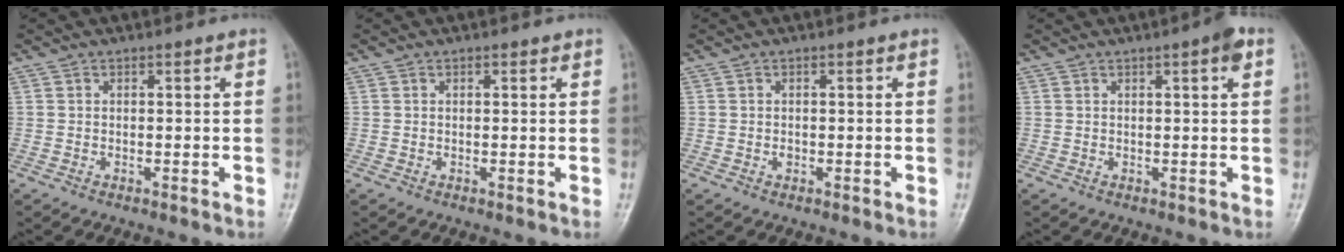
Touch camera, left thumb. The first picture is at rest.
{"total": 0.7, "force": [0.4, 0.3, 0.5], "torque": [-0.007, -0.001, 0.004]}
{"total": 0.7, "force": [-0.1, 0.6, 0.4], "torque": [-0.003, 0.001, -0.003]}
{"total": 3.0, "force": [1.3, 0.4, 2.6], "torque": [-0.036, -0.001, 0.016]}